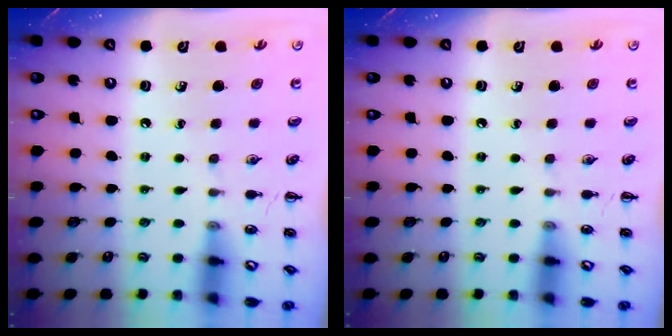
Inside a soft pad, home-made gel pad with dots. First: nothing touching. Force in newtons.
{"total": 0.0}